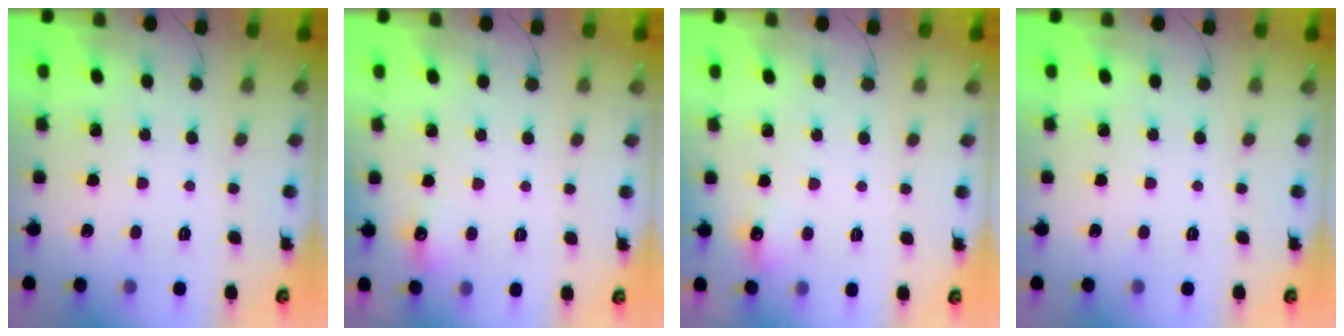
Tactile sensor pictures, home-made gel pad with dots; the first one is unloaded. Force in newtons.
{"total": 5.7, "press": 5.5, "slide": 1.7}
{"total": 5.7, "press": 5.5, "slide": 1.7}
{"total": 0.0}